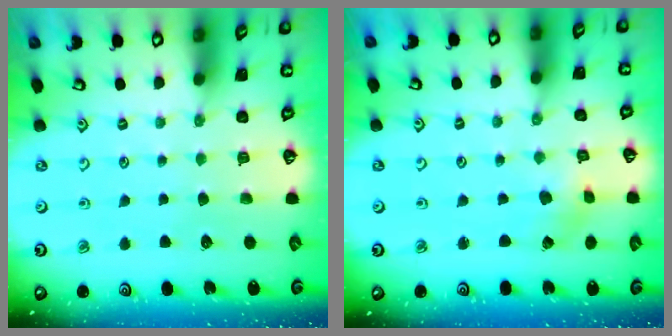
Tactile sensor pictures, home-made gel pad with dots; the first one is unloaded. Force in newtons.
{"total": 0.9, "press": 0.8, "slide": 0.2}